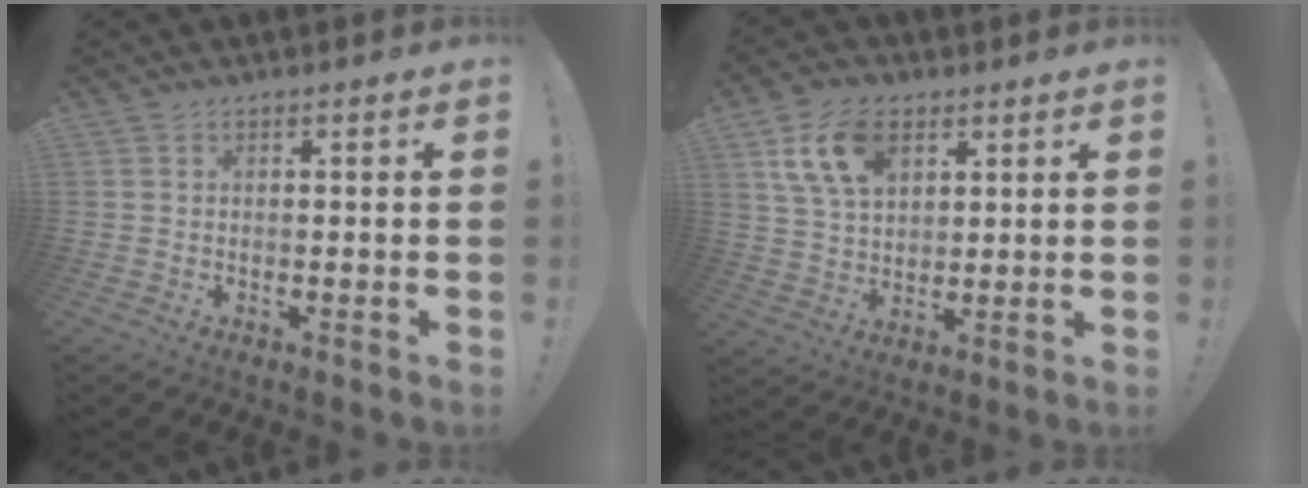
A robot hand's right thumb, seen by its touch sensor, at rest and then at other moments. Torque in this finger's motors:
{"motor_torque": [0.40, 0.43, 0.10, 0.05, 0.07]}